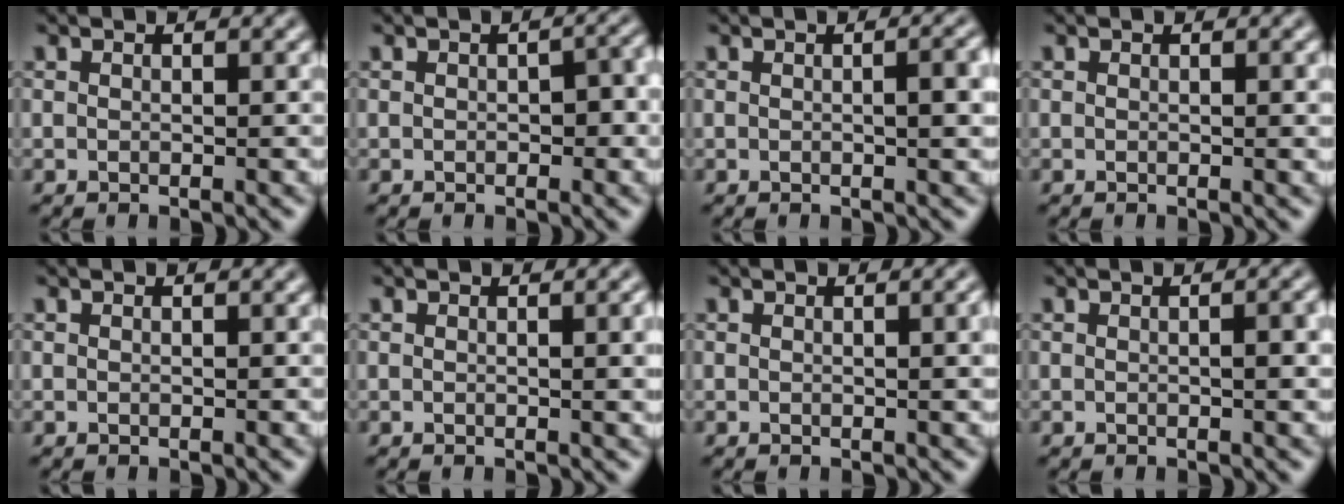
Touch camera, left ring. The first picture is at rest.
{"total": 2.5, "force": [-0.1, 1.3, 2.2], "torque": [-0.026, 0.000, -0.002]}
{"total": 2.6, "force": [0.1, 0.7, 2.5], "torque": [-0.033, 0.004, 0.000]}
{"total": 0.6, "force": [0.0, 0.1, 0.6], "torque": [-0.007, -0.001, 0.000]}
{"total": 0.0}
{"total": 2.1, "force": [0.2, 0.6, 2.0], "torque": [-0.020, 0.002, 0.000]}
{"total": 1.5, "force": [0.2, 0.4, 1.5], "torque": [-0.018, 0.003, 0.001]}
{"total": 1.5, "force": [0.0, 0.3, 1.5], "torque": [-0.021, 0.002, 0.002]}